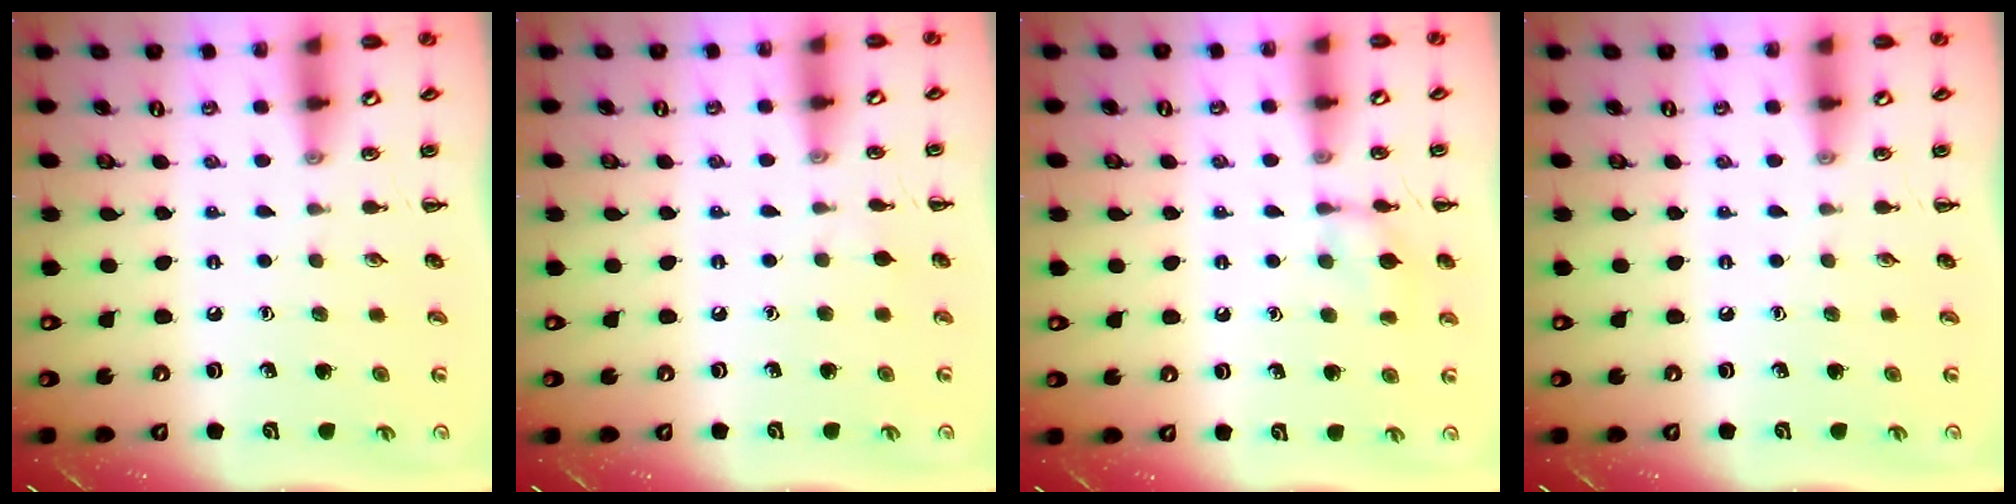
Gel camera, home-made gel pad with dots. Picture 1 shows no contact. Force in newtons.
{"total": 3.8, "press": 3.6, "slide": 1.3}
{"total": 8.3, "press": 8.2, "slide": 1.4}
{"total": 0.0}